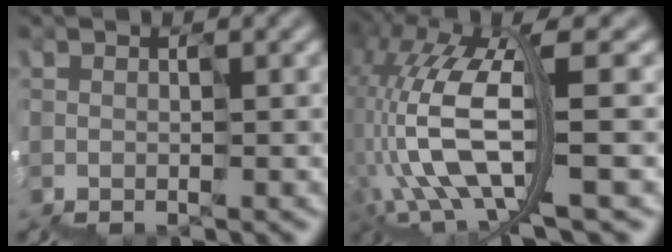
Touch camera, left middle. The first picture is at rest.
{"total": 8.8, "force": [-1.3, 2.8, 8.2], "torque": [-0.192, 0.018, -0.025]}